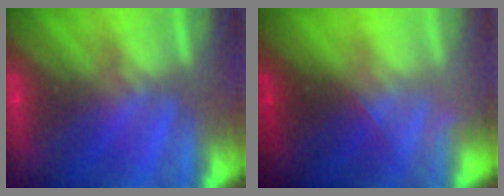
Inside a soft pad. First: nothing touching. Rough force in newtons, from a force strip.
{"total": 1.8}